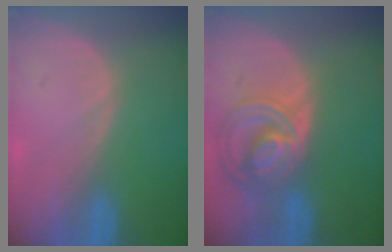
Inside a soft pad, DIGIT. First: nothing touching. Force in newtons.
{"total": 8.8, "press": 7.6, "slide": 4.4}